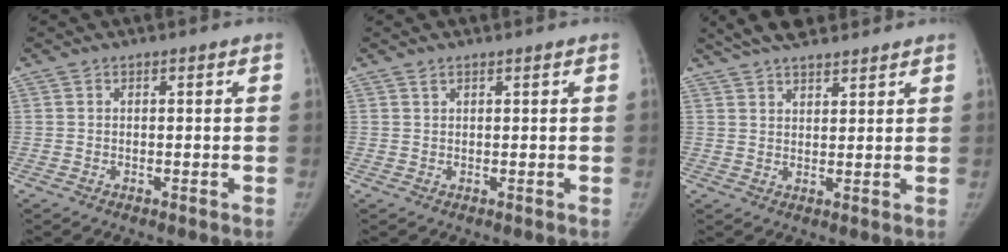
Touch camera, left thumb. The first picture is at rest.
{"total": 0.8, "force": [0.6, 0.3, 0.4], "torque": [-0.009, 0.003, 0.012]}
{"total": 9.5, "force": [7.8, 3.2, 4.4], "torque": [-0.053, -0.001, 0.134]}